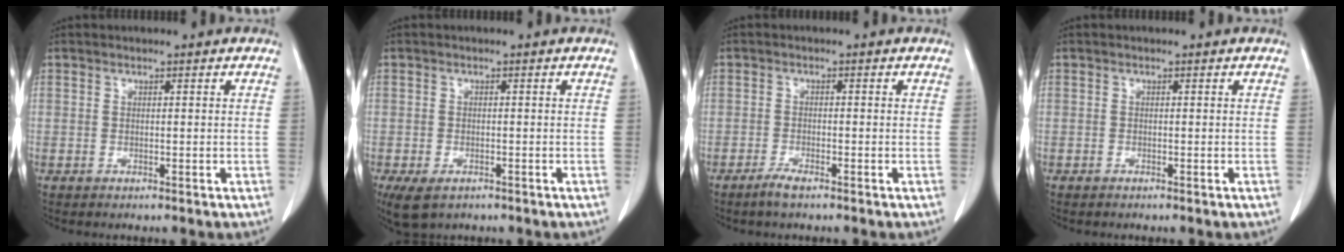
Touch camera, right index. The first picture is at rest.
{"total": 4.5, "force": [-2.9, 2.5, 2.5], "torque": [-0.046, -0.009, -0.040]}
{"total": 2.4, "force": [-1.8, 0.2, 1.4], "torque": [-0.035, -0.003, -0.037]}
{"total": 0.0}